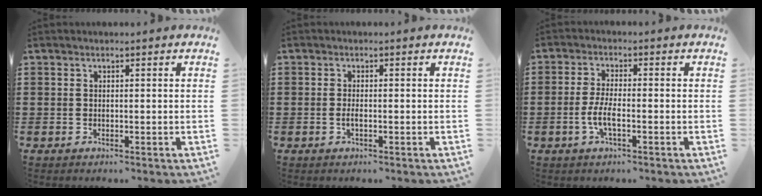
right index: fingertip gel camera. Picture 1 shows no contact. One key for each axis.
{"total": 1.2, "fx": -0.4, "fy": 0.3, "fz": 1.1, "tx": -0.021, "ty": -0.001, "tz": -0.007}
{"total": 4.2, "fx": -1.5, "fy": 1.0, "fz": 3.8, "tx": -0.085, "ty": -0.004, "tz": -0.032}